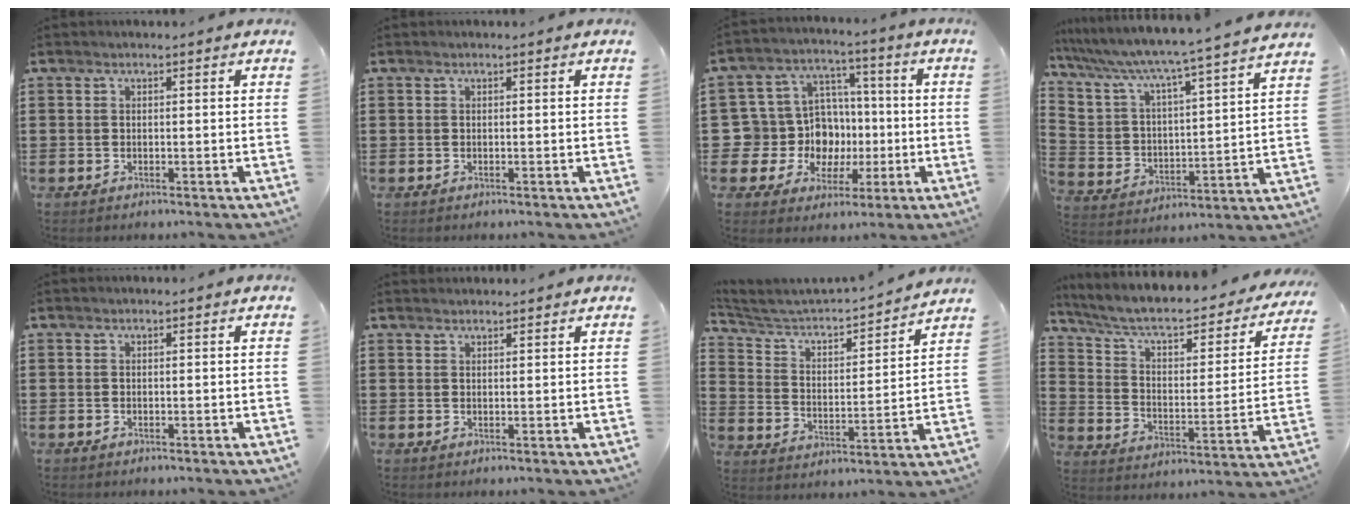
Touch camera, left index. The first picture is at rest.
{"total": 0.0}
{"total": 11.3, "force": [-0.7, 10.8, 3.3], "torque": [-0.103, 0.002, 0.000]}
{"total": 4.4, "force": [4.1, 0.0, 1.7], "torque": [-0.057, -0.042, 0.058]}
{"total": 0.0}
{"total": 1.2, "force": [1.2, 0.2, 0.1], "torque": [-0.004, 0.000, 0.024]}
{"total": 3.7, "force": [3.5, 0.7, 1.1], "torque": [-0.046, -0.033, 0.047]}
{"total": 6.1, "force": [4.8, 1.7, 3.5], "torque": [-0.088, -0.039, 0.076]}